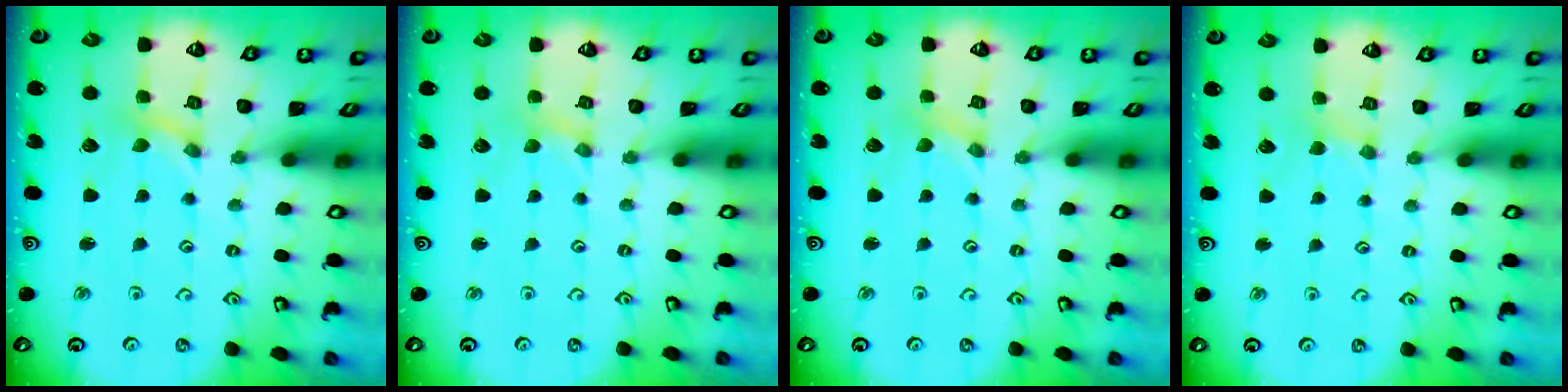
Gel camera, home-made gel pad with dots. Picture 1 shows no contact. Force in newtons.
{"total": 0.0}
{"total": 0.0}
{"total": 1.6, "press": 1.6, "slide": 0.4}